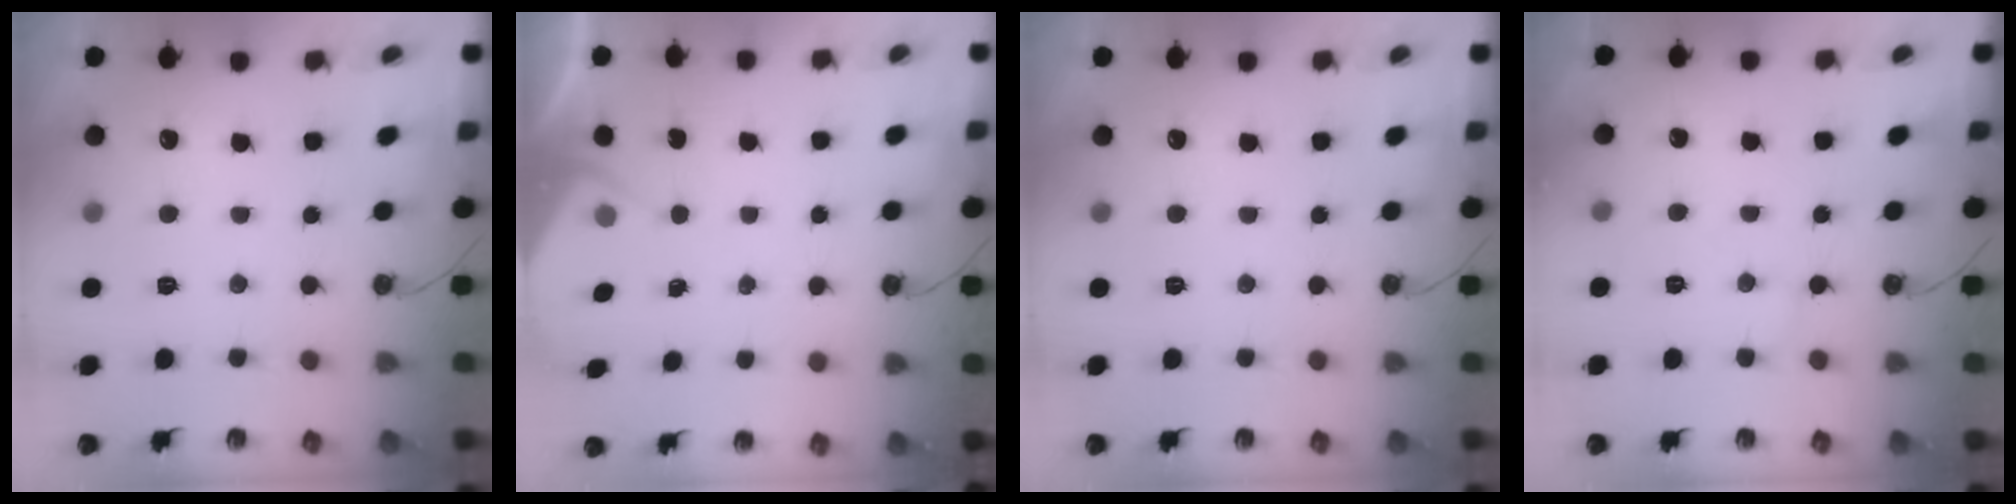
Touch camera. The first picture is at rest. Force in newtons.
{"total": 2.1, "press": 2.1, "slide": 0.3}
{"total": 0.0}
{"total": 3.4, "press": 3.3, "slide": 0.5}